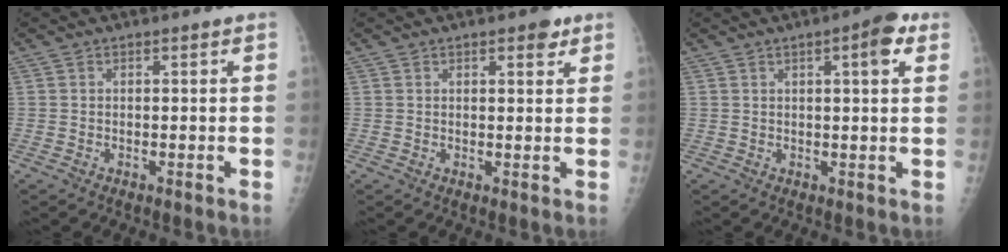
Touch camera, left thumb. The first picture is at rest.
{"total": 3.2, "force": [2.0, 1.2, 2.2], "torque": [-0.019, -0.007, 0.022]}
{"total": 5.8, "force": [2.5, 1.3, 5.0], "torque": [-0.062, -0.003, 0.028]}